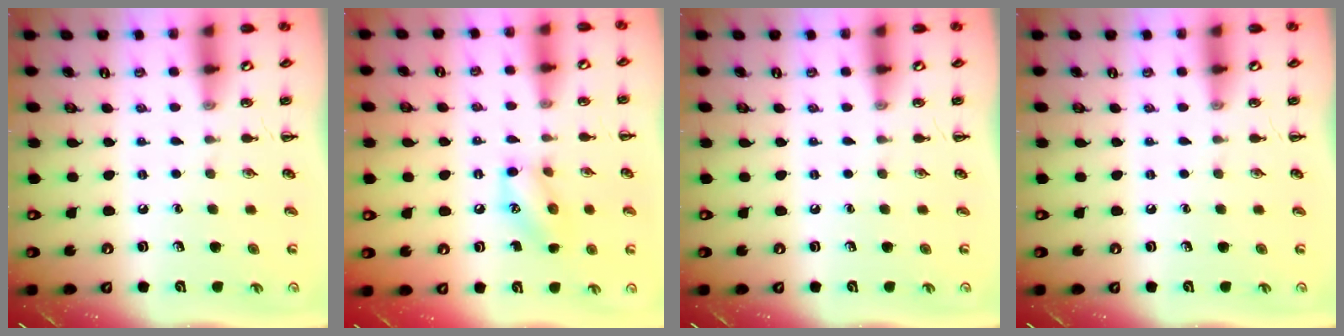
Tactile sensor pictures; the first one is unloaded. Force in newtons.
{"total": 10.3, "press": 10.2, "slide": 1.5}
{"total": 0.0}
{"total": 0.0}